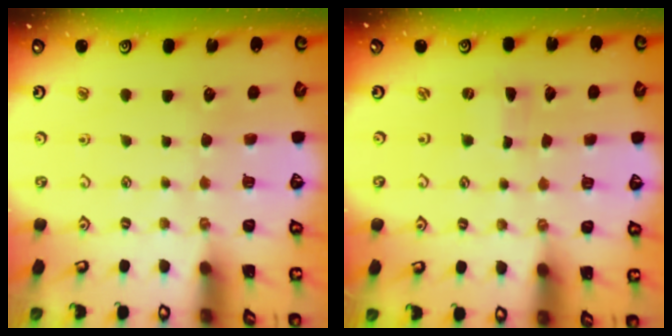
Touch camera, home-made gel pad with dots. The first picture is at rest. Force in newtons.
{"total": 0.0}